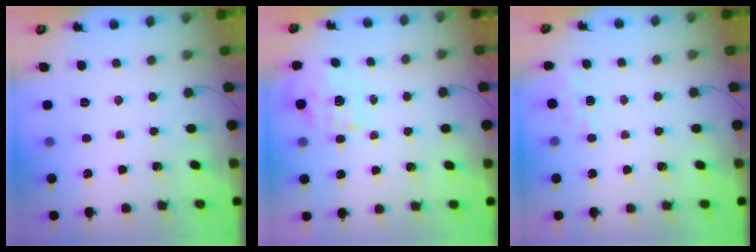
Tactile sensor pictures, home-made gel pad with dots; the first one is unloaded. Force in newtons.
{"total": 1.9, "press": 1.8, "slide": 0.5}
{"total": 4.6, "press": 4.4, "slide": 1.5}